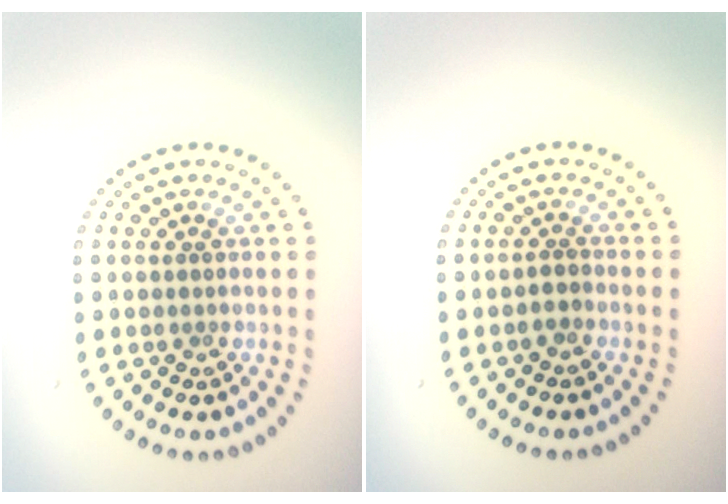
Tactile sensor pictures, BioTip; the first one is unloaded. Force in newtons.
{"total": 1.0, "press": 0.8, "slide": 0.5}